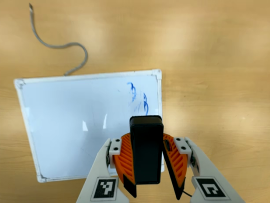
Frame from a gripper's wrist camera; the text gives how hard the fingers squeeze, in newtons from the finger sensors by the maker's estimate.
{"total": 8.2, "left": 8.3, "right": 8.1}